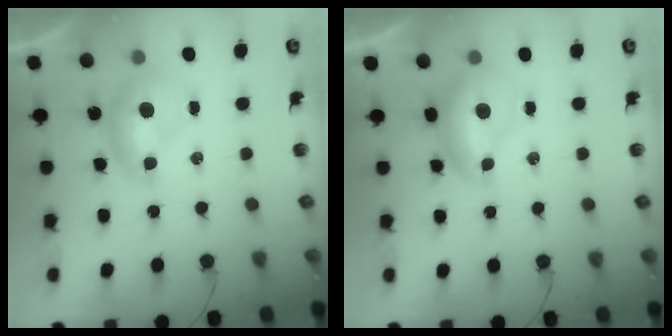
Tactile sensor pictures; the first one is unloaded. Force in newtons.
{"total": 0.6, "press": 0.6, "slide": 0.2}